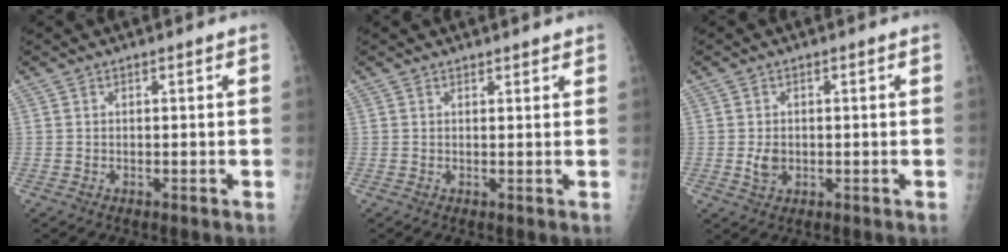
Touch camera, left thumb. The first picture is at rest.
{"total": 1.5, "force": [1.3, 0.5, 0.5], "torque": [0.000, -0.006, 0.017]}
{"total": 2.9, "force": [-0.2, 2.1, 1.9], "torque": [-0.030, -0.002, 0.001]}